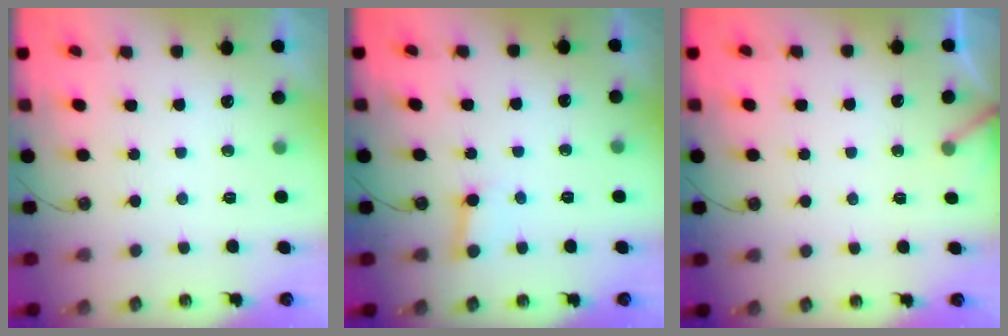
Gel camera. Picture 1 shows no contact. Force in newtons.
{"total": 3.7, "press": 3.7, "slide": 0.2}
{"total": 1.9, "press": 1.9, "slide": 0.1}